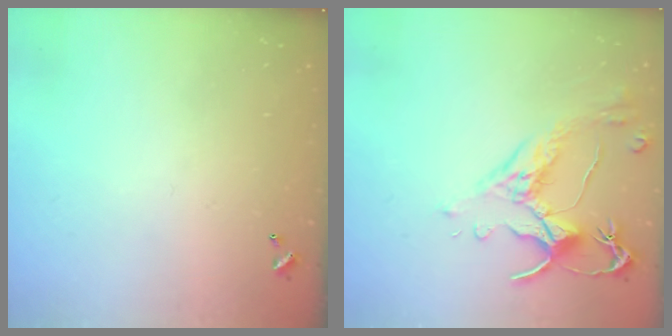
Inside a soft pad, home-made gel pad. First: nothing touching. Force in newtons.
{"total": 2.5, "press": 2.2, "slide": 1.3}